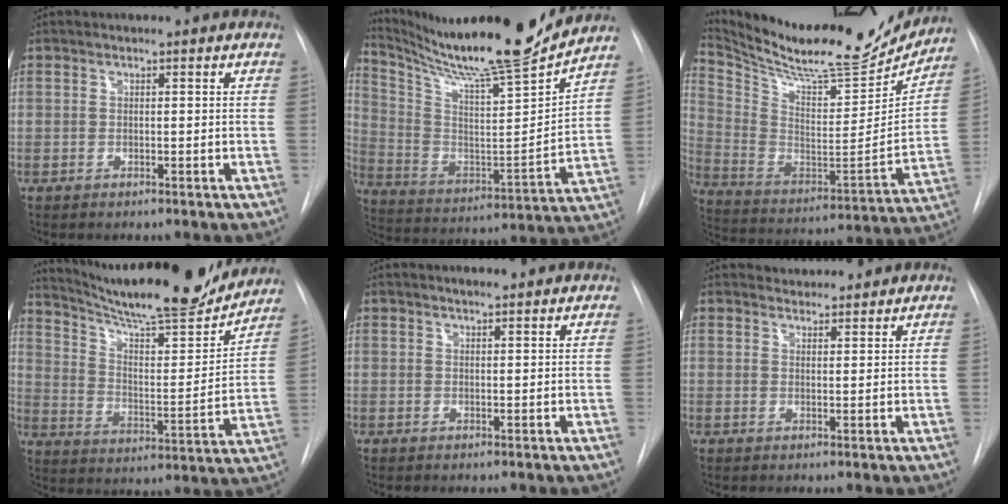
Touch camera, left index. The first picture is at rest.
{"total": 20.8, "force": [18.9, -1.2, 8.8], "torque": [-0.168, -0.057, 0.306]}
{"total": 25.4, "force": [22.7, 4.4, 10.5], "torque": [-0.185, -0.047, 0.343]}
{"total": 21.8, "force": [20.0, 2.2, 8.4], "torque": [-0.141, -0.032, 0.294]}
{"total": 1.5, "force": [1.3, 0.1, 0.6], "torque": [-0.013, 0.007, 0.024]}
{"total": 3.1, "force": [3.0, 0.7, -0.2], "torque": [-0.001, 0.017, 0.046]}